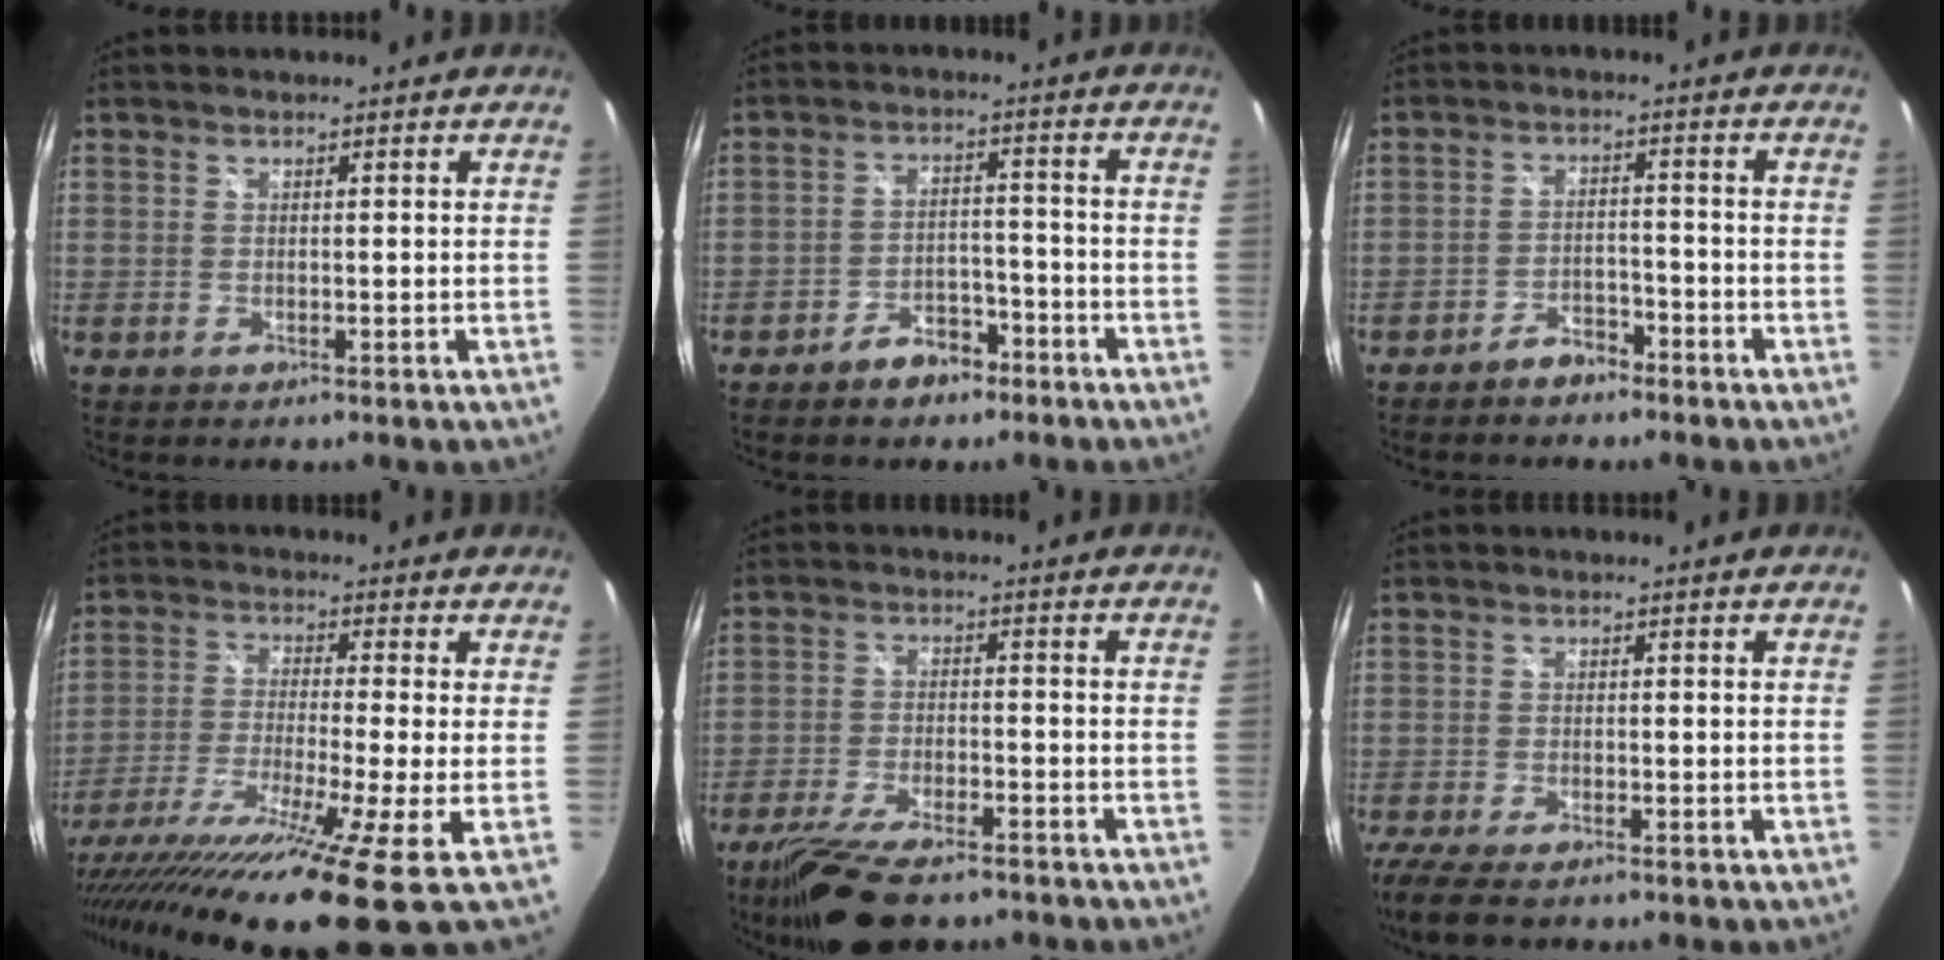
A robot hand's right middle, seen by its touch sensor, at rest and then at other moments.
{"total": 5.9, "force": [-4.4, 3.2, 2.4], "torque": [-0.055, 0.017, -0.058]}
{"total": 4.0, "force": [-3.5, 1.6, 1.4], "torque": [-0.043, 0.012, -0.054]}
{"total": 20.4, "force": [-13.3, -0.1, 15.4], "torque": [-0.285, -0.087, -0.228]}
{"total": 12.6, "force": [-9.7, 3.8, 7.1], "torque": [-0.156, -0.032, -0.169]}
{"total": 6.7, "force": [-5.1, 1.6, 4.1], "torque": [-0.100, -0.034, -0.097]}